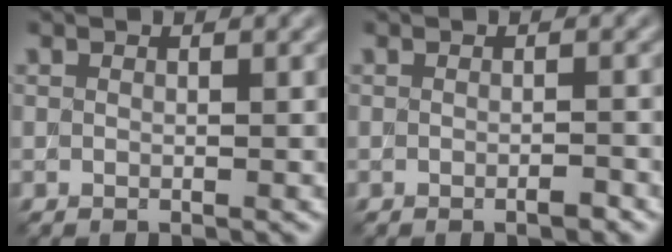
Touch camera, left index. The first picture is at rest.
{"total": 1.0, "force": [-0.6, 0.1, 0.8], "torque": [-0.011, -0.002, -0.011]}